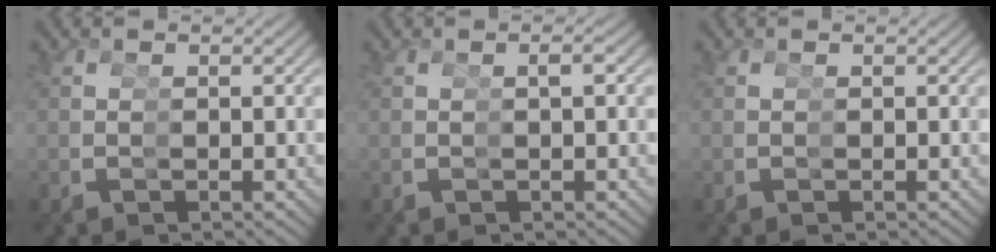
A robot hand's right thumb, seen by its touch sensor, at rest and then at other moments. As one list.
[{"total": 0.8, "force": [-0.1, -0.1, 0.8], "torque": [-0.008, 0.005, -0.002]}, {"total": 0.0}]